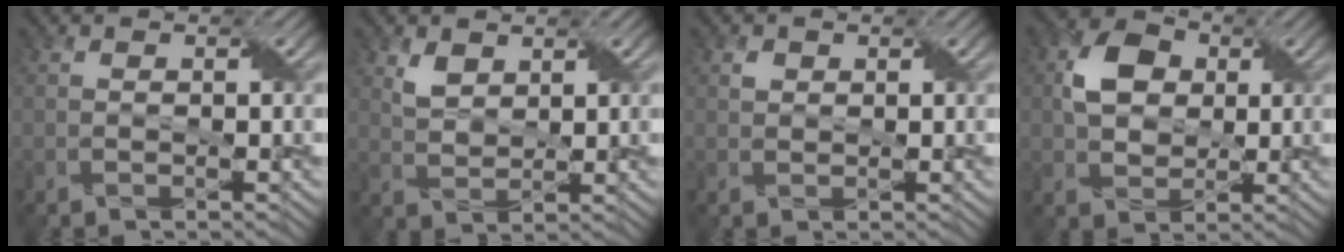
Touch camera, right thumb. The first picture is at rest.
{"total": 2.9, "force": [1.8, 1.7, 1.5], "torque": [-0.039, -0.004, 0.040]}
{"total": 1.0, "force": [0.5, 0.8, 0.2], "torque": [-0.008, 0.000, 0.009]}
{"total": 6.2, "force": [1.2, 4.8, 3.7], "torque": [-0.081, 0.011, 0.019]}